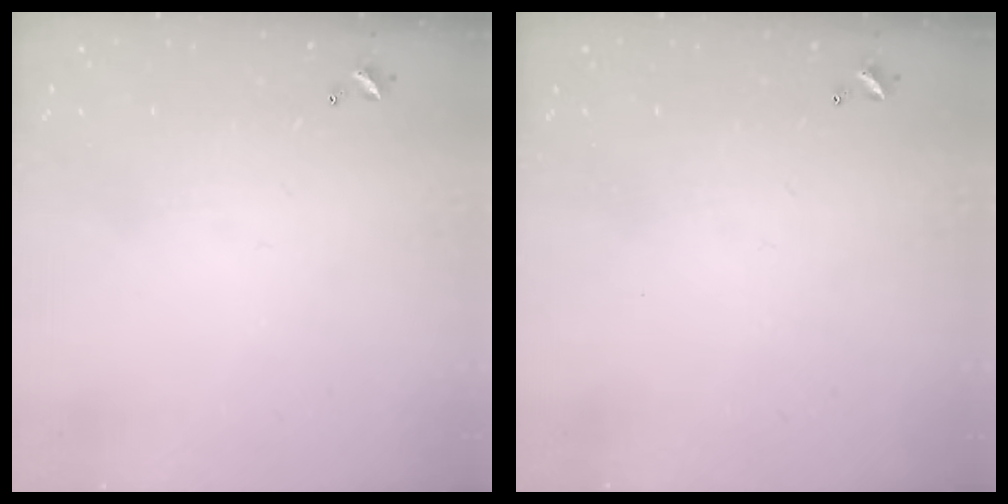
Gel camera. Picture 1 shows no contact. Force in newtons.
{"total": 0.0}